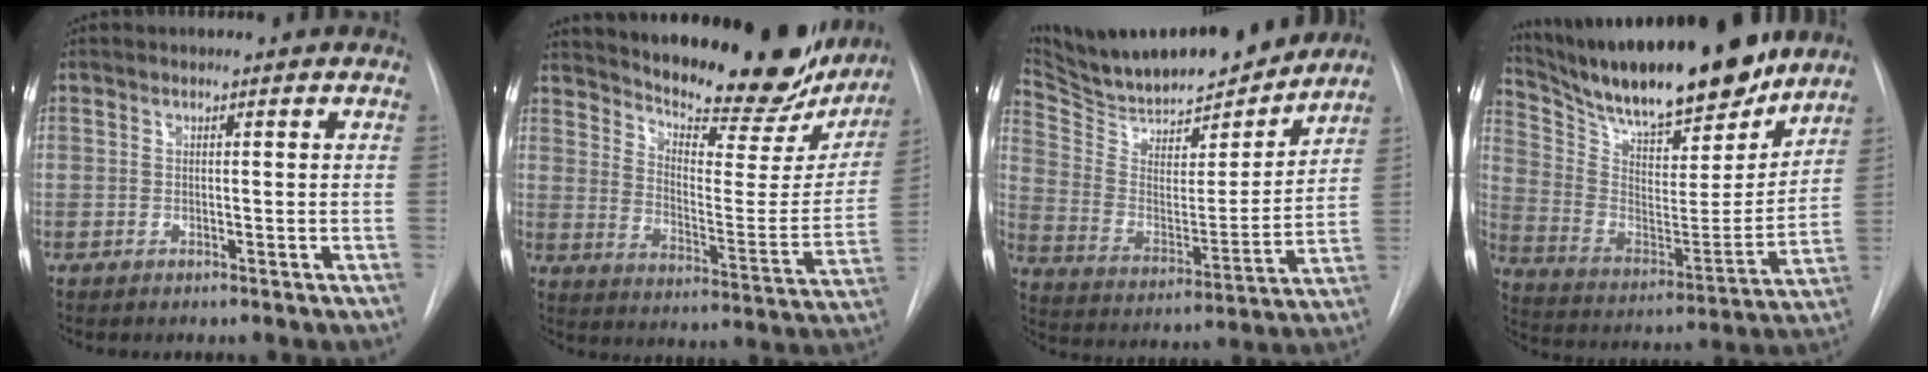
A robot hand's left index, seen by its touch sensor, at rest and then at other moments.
{"total": 24.4, "force": [21.3, 6.2, 10.2], "torque": [-0.158, -0.057, 0.277]}
{"total": 20.6, "force": [19.2, 3.7, 6.7], "torque": [-0.118, -0.024, 0.301]}
{"total": 25.1, "force": [21.1, 5.1, 12.5], "torque": [-0.220, -0.021, 0.331]}